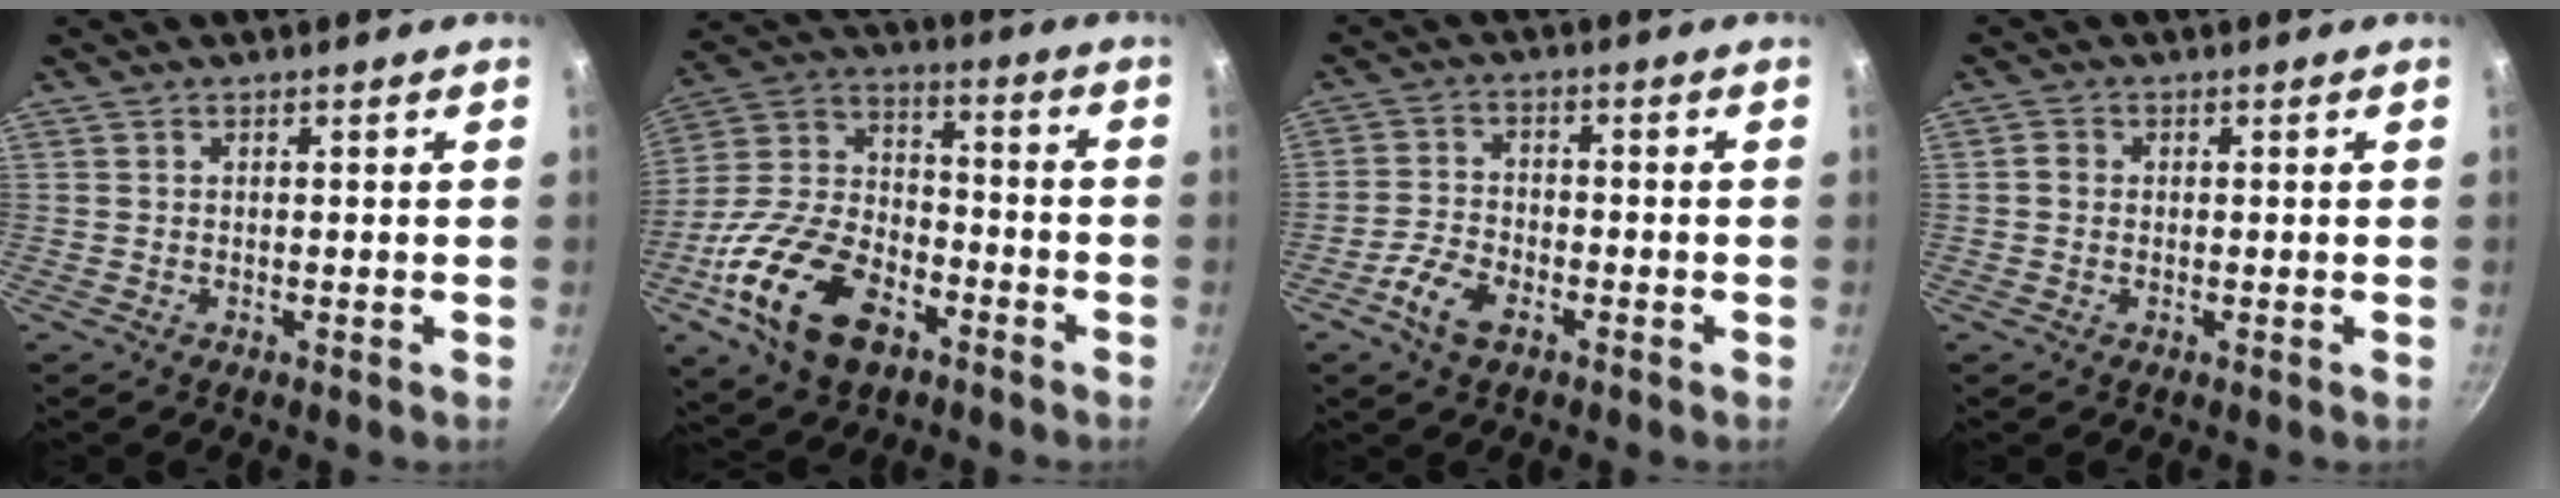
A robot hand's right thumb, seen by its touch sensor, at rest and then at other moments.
{"total": 21.3, "force": [-9.8, 12.8, 13.9], "torque": [-0.246, 0.053, -0.185]}
{"total": 6.5, "force": [-3.5, 3.4, 4.3], "torque": [-0.087, 0.023, -0.072]}
{"total": 2.0, "force": [0.0, 1.8, 0.9], "torque": [-0.010, 0.007, -0.004]}